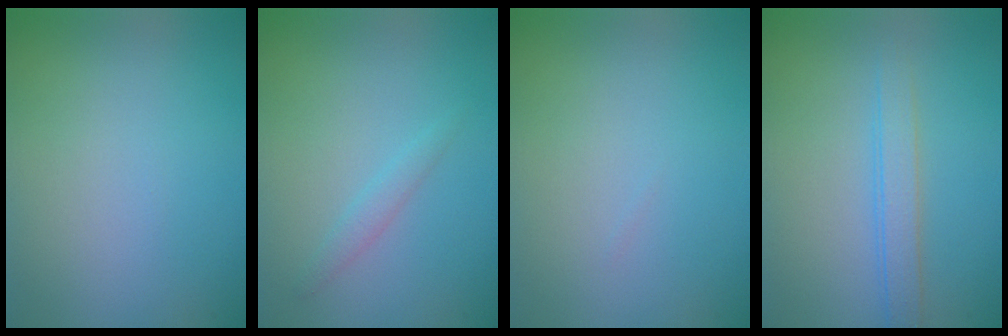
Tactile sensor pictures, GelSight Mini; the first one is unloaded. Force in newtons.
{"total": 1.1, "press": 1.1, "slide": 0.1}
{"total": 0.0}
{"total": 2.2, "press": 2.2, "slide": 0.1}